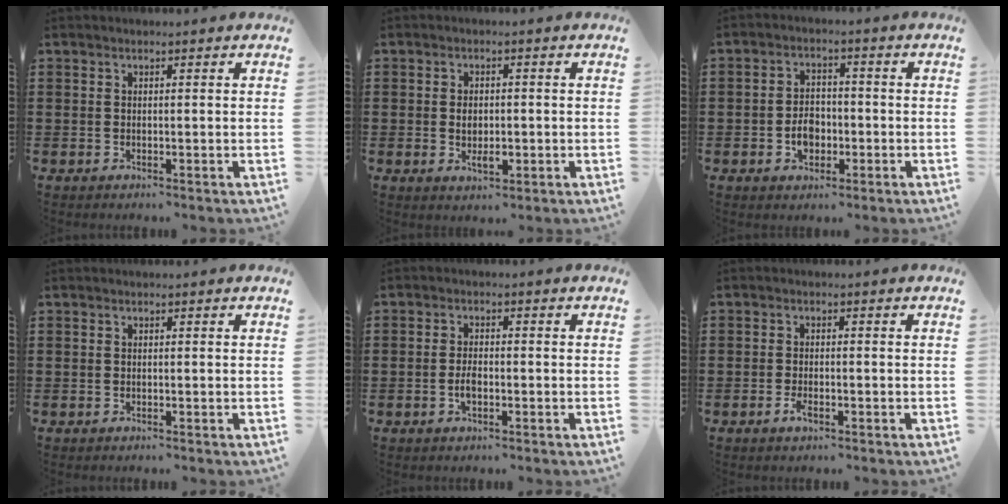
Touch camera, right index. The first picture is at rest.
{"total": 2.9, "force": [-0.4, 1.6, 2.4], "torque": [-0.045, 0.001, -0.007]}
{"total": 4.2, "force": [-1.3, 3.0, 2.7], "torque": [-0.045, 0.003, -0.026]}
{"total": 0.0}
{"total": 2.5, "force": [-0.8, 1.0, 2.1], "torque": [-0.039, 0.003, -0.015]}
{"total": 2.1, "force": [-1.1, 0.7, 1.6], "torque": [-0.038, -0.005, -0.022]}